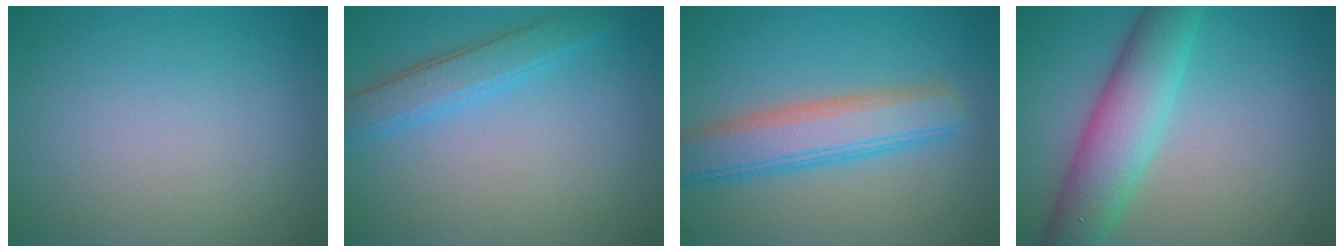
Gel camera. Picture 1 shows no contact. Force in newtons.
{"total": 3.0, "press": 3.0, "slide": 0.0}
{"total": 5.6, "press": 5.6, "slide": 0.2}
{"total": 6.3, "press": 6.3, "slide": 0.3}